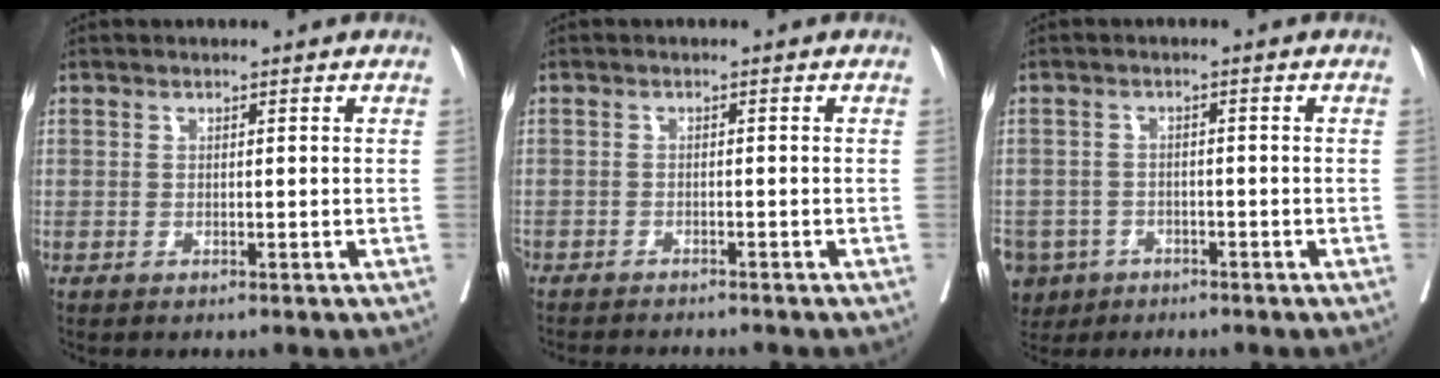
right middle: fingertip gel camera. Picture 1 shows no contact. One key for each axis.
{"total": 6.0, "fx": -5.7, "fy": 0.7, "fz": 2.0, "tx": -0.022, "ty": -0.008, "tz": -0.082}
{"total": 8.4, "fx": -4.9, "fy": 6.5, "fz": 1.9, "tx": -0.057, "ty": -0.002, "tz": -0.079}